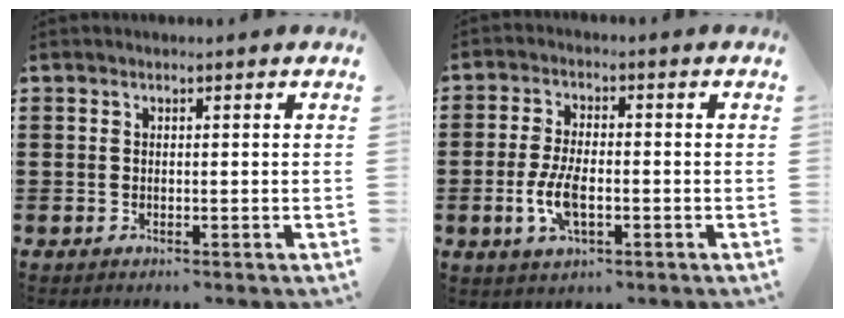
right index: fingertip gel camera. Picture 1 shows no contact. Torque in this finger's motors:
{"motor_torque": [2.14, 0.00, 0.26, 0.18]}